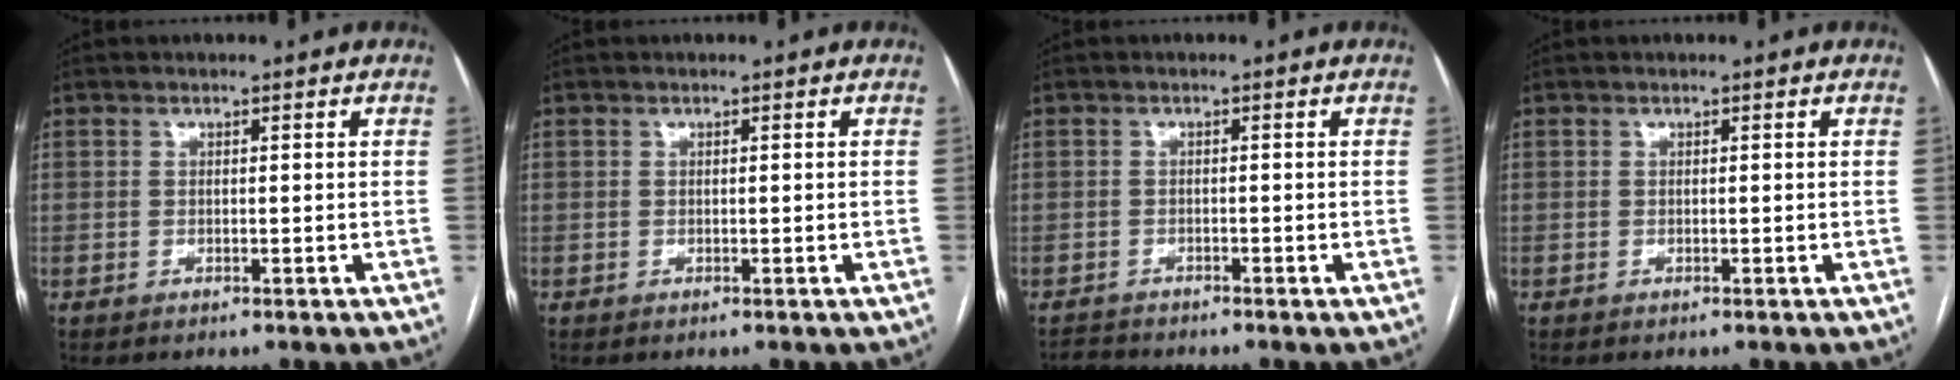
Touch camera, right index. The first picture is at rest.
{"total": 0.0}
{"total": 1.6, "force": [-1.5, 0.0, -0.7], "torque": [0.011, -0.010, -0.027]}
{"total": 0.0}